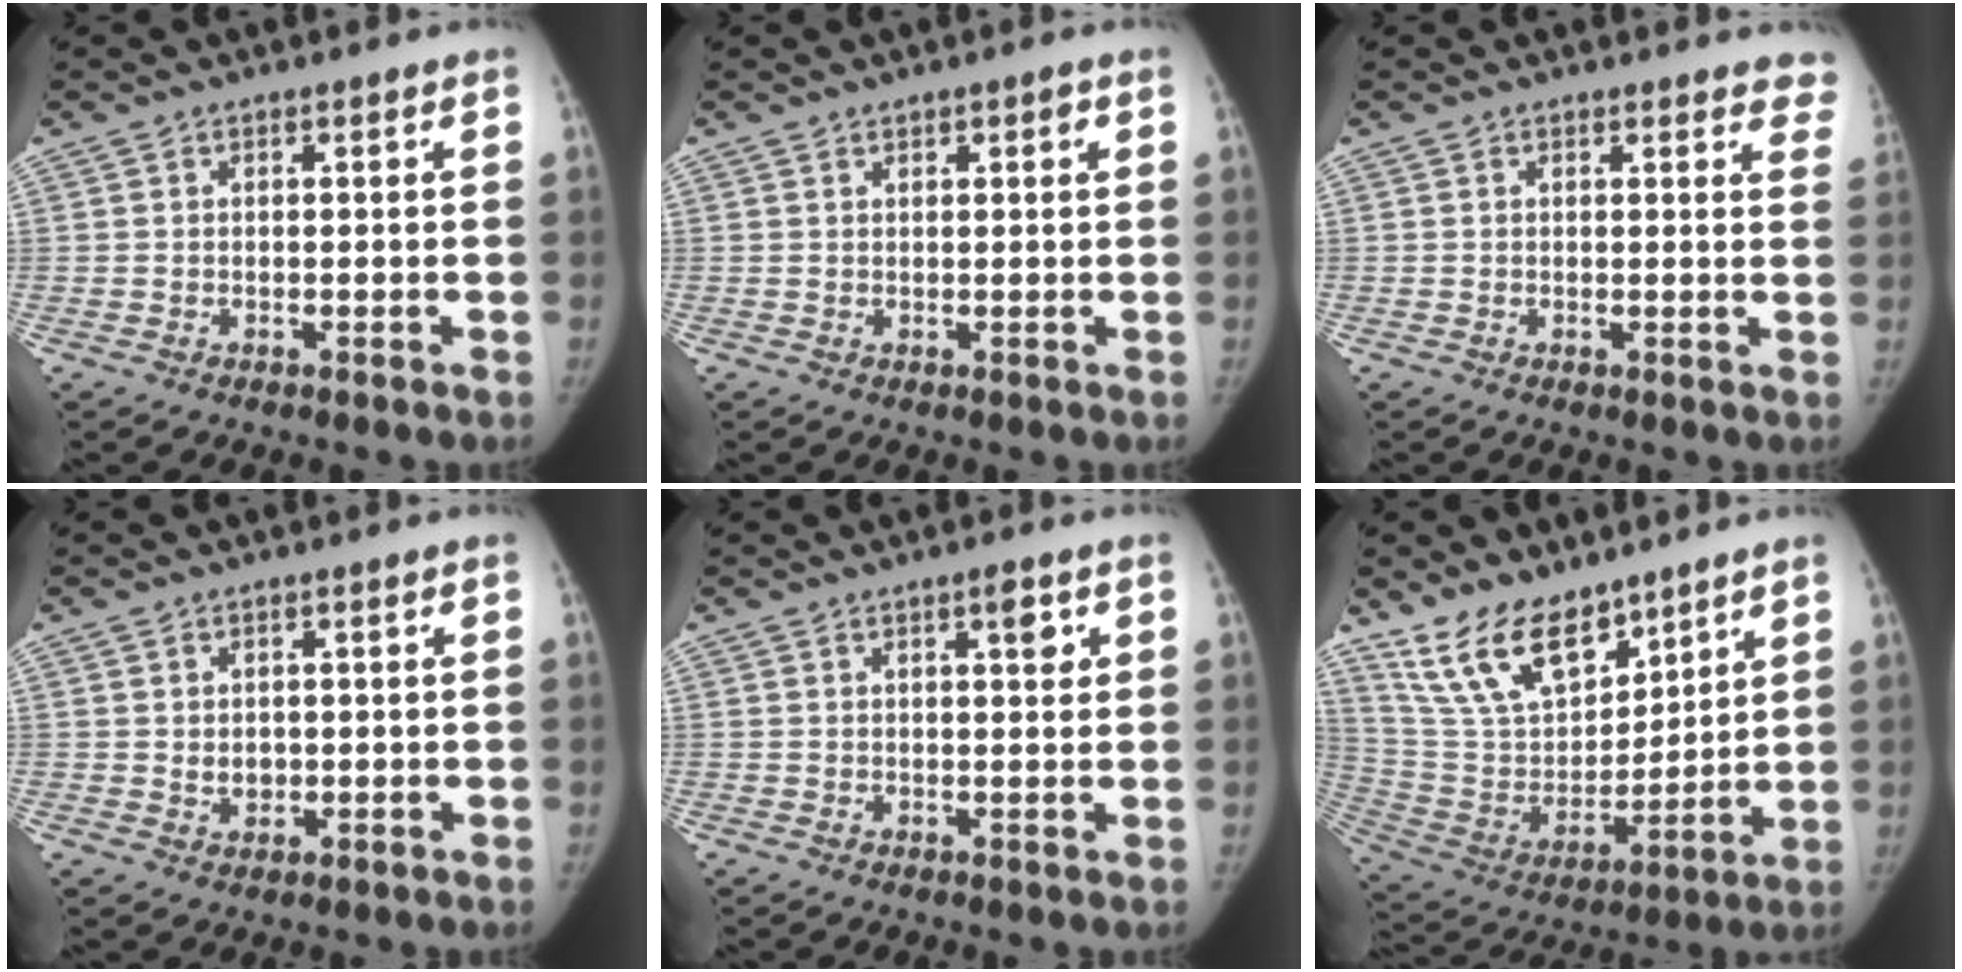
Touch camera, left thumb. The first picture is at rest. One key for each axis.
{"total": 1.6, "fx": 0.8, "fy": 0.6, "fz": 1.3, "tx": -0.013, "ty": -0.001, "tz": 0.011}
{"total": 4.9, "fx": 4.3, "fy": 1.7, "fz": 1.6, "tx": 0.016, "ty": -0.019, "tz": 0.028}
{"total": 2.6, "fx": 0.1, "fy": 2.1, "fz": 1.6, "tx": -0.012, "ty": -0.001, "tz": 0.005}
{"total": 3.0, "fx": 1.3, "fy": 0.9, "fz": 2.6, "tx": -0.031, "ty": -0.004, "tz": 0.018}
{"total": 16.9, "fx": 12.2, "fy": 8.4, "fz": 8.1, "tx": -0.106, "ty": -0.062, "tz": 0.243}